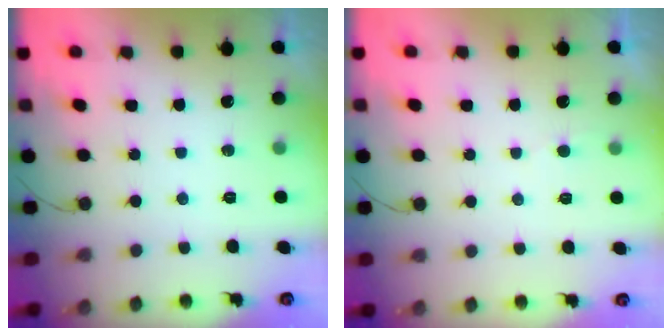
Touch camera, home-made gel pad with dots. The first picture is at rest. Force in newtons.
{"total": 1.6, "press": 1.6, "slide": 0.2}